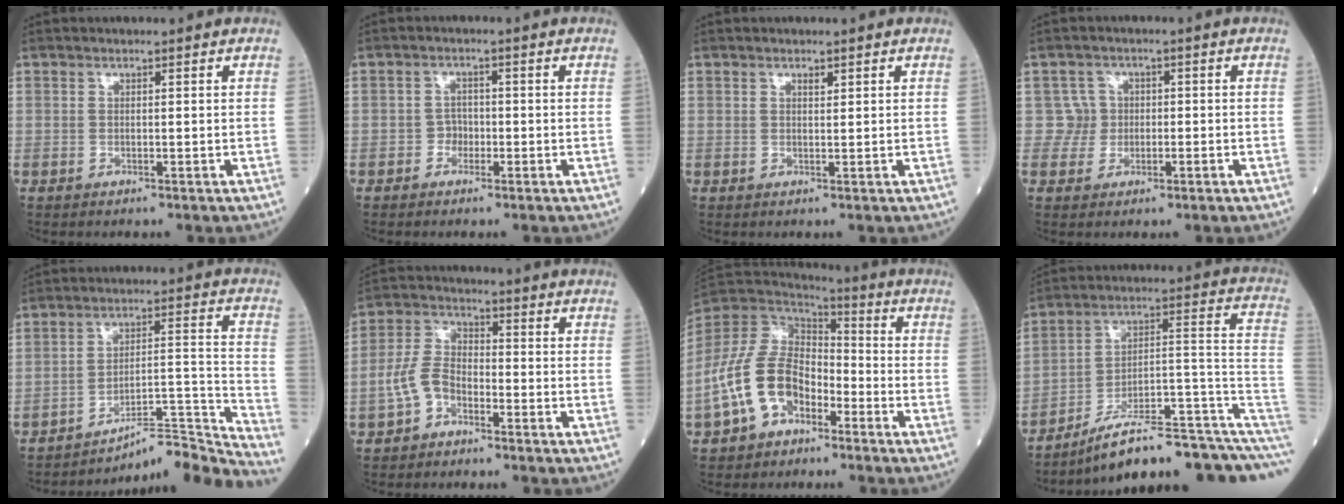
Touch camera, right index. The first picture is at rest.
{"total": 1.9, "force": [-0.9, 1.5, 0.6], "torque": [0.000, 0.009, -0.018]}
{"total": 0.8, "force": [0.6, 0.1, 0.5], "torque": [-0.014, -0.005, 0.011]}
{"total": 2.9, "force": [-0.3, 2.9, -0.4], "torque": [0.021, 0.011, -0.009]}
{"total": 14.3, "force": [-14.0, -2.3, 1.7], "torque": [-0.006, 0.048, -0.214]}
{"total": 6.0, "force": [-2.9, 3.8, 3.7], "torque": [-0.089, 0.016, -0.063]}
{"total": 12.4, "force": [-5.6, 7.7, 7.9], "torque": [-0.183, 0.020, -0.110]}
{"total": 19.9, "force": [-15.4, 2.8, 12.3], "torque": [-0.106, 0.060, -0.225]}